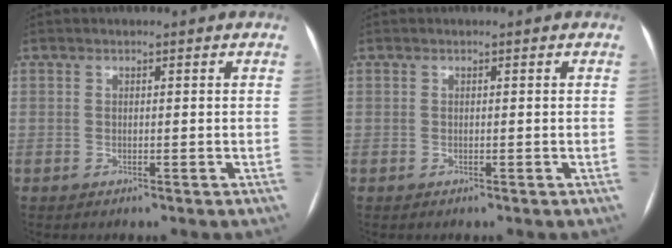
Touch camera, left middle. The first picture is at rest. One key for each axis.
{"total": 0.0}